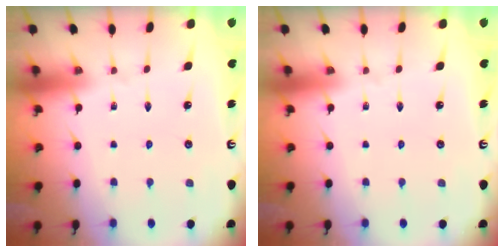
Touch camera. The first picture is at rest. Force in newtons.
{"total": 0.0}